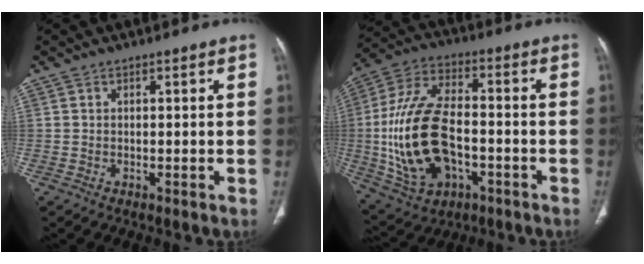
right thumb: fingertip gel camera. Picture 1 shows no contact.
{"total": 21.7, "force": [-3.3, 12.4, 17.5], "torque": [-0.350, 0.017, -0.045]}